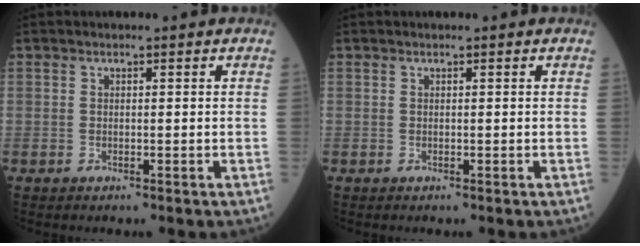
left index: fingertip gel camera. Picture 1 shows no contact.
{"total": 0.0}